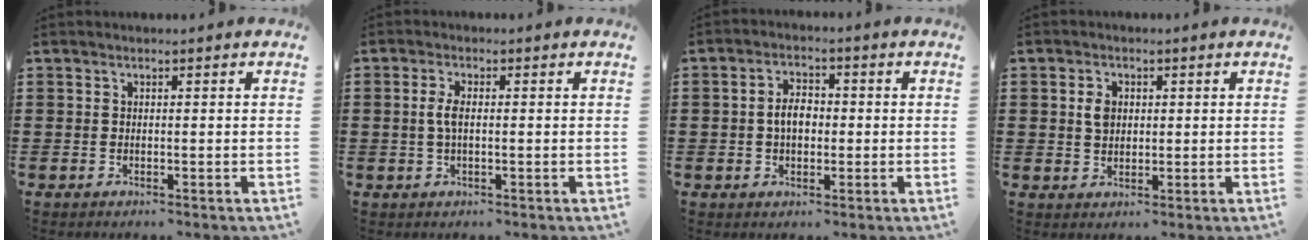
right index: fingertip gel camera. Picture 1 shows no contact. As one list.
[{"total": 2.7, "force": [0.0, 1.0, 2.6], "torque": [-0.064, -0.004, -0.006]}, {"total": 3.9, "force": [-0.2, 2.4, 3.1], "torque": [-0.053, 0.006, -0.009]}, {"total": 2.8, "force": [0.6, 2.0, 1.9], "torque": [-0.044, 0.009, 0.010]}]